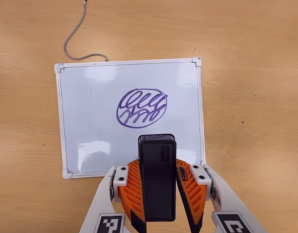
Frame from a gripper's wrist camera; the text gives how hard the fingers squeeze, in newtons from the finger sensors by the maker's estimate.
{"total": 7.4, "left": 6.3, "right": 8.4}